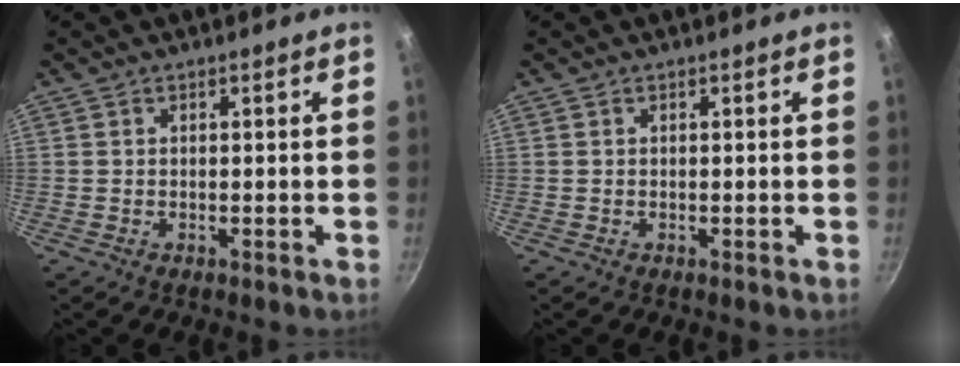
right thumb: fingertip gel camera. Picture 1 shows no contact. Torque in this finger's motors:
{"motor_torque": [0.00, 0.00, -0.13, 0.13, 0.00]}